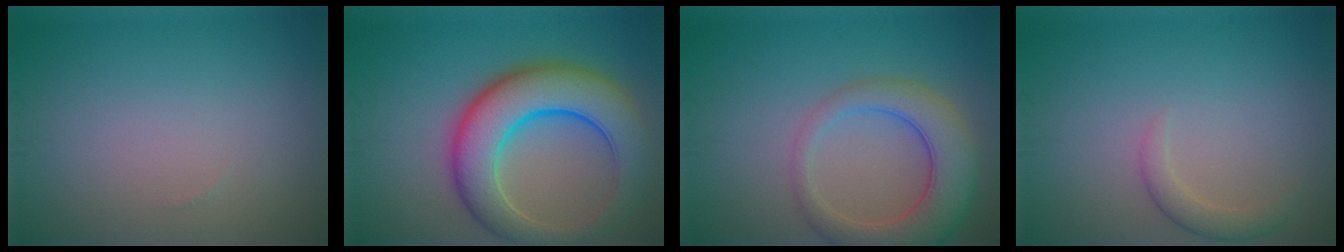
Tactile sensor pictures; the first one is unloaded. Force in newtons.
{"total": 9.7, "press": 9.7, "slide": 0.2}
{"total": 6.3, "press": 6.3, "slide": 0.6}
{"total": 1.8, "press": 1.8, "slide": 0.2}